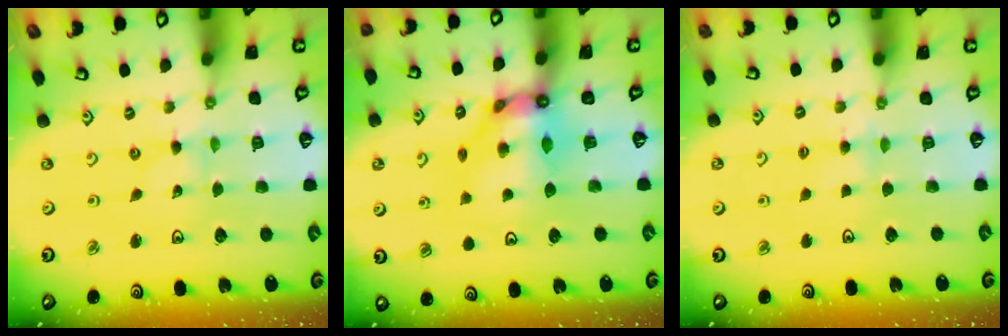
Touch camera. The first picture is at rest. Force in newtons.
{"total": 10.0, "press": 9.9, "slide": 1.4}
{"total": 4.3, "press": 4.3, "slide": 0.5}